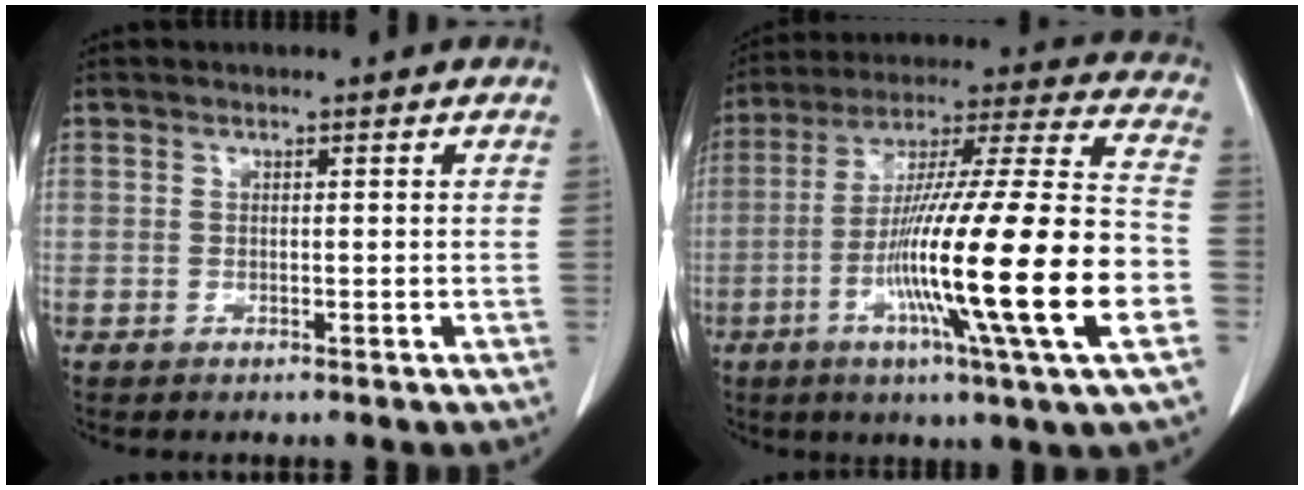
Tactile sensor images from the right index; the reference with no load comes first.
{"total": 24.8, "force": [-7.0, -0.1, 23.8], "torque": [-0.390, -0.023, -0.131]}